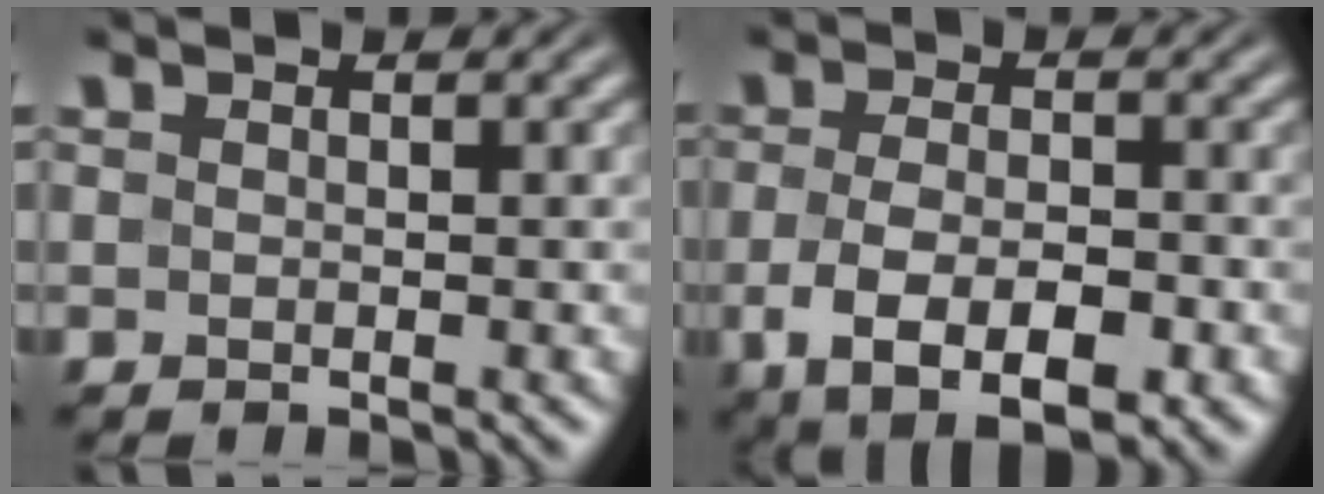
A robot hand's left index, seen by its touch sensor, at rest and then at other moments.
{"total": 6.3, "force": [-2.3, 2.9, 5.1], "torque": [-0.094, -0.011, -0.035]}